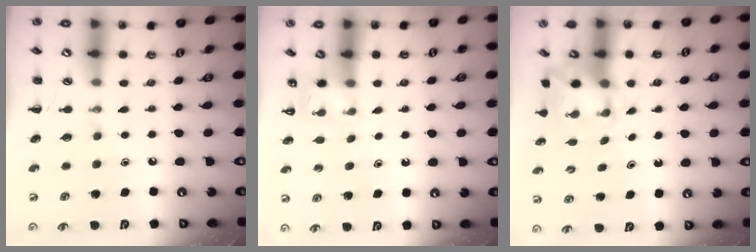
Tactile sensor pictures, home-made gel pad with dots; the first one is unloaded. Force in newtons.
{"total": 2.2, "press": 2.1, "slide": 0.7}
{"total": 2.5, "press": 2.3, "slide": 1.0}